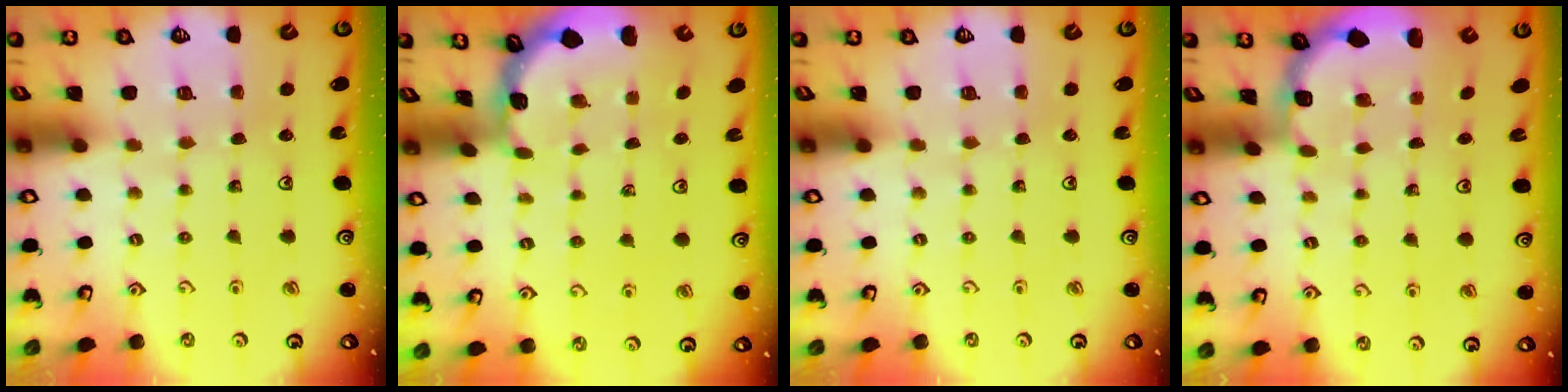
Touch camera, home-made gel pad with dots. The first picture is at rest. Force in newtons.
{"total": 1.5, "press": 1.5, "slide": 0.1}
{"total": 0.0}
{"total": 2.0, "press": 1.8, "slide": 0.7}